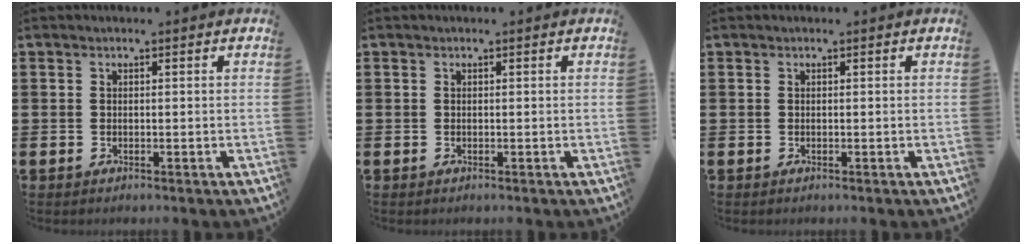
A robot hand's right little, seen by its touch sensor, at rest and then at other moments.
{"total": 0.0}
{"total": 0.0}